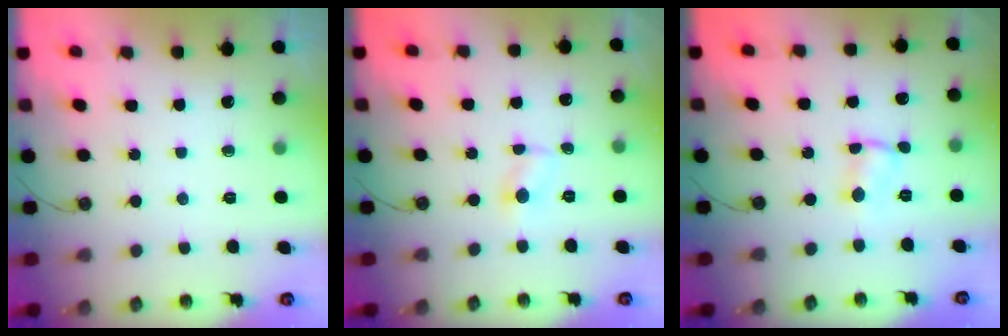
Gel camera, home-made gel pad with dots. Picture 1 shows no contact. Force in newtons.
{"total": 2.4, "press": 2.4, "slide": 0.3}
{"total": 1.4, "press": 1.4, "slide": 0.0}